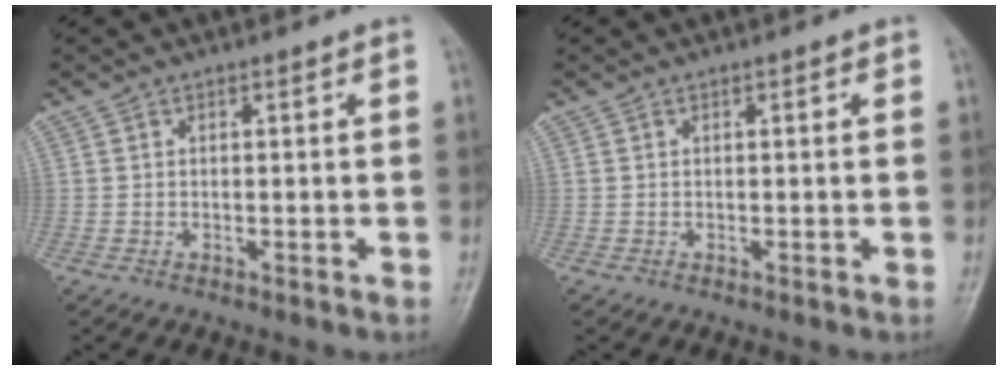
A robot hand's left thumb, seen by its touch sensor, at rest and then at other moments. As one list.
[{"total": 0.0}]